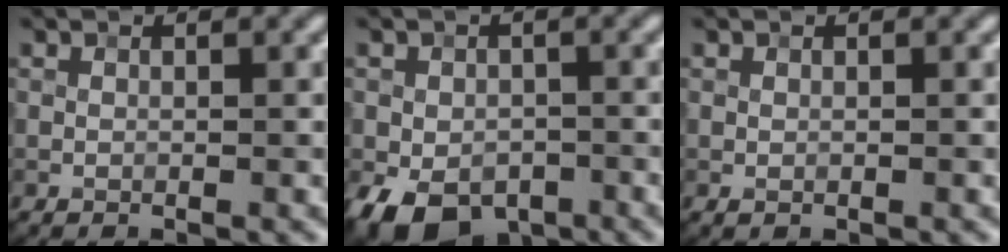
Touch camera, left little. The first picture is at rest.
{"total": 6.4, "force": [-2.9, 4.6, 3.4], "torque": [-0.061, -0.012, -0.052]}
{"total": 0.0}